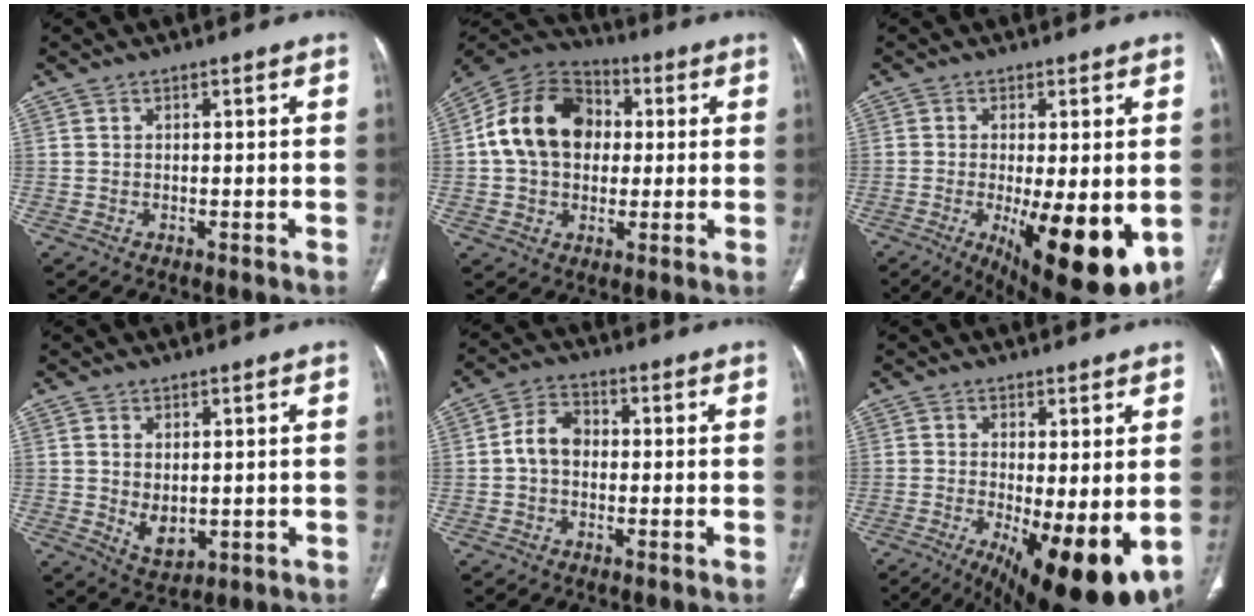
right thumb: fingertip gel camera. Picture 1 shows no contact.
{"total": 16.6, "force": [1.7, 12.5, 10.8], "torque": [-0.167, 0.026, 0.021]}
{"total": 16.7, "force": [-4.0, 5.6, 15.2], "torque": [-0.194, -0.027, -0.037]}
{"total": 5.2, "force": [0.1, 3.2, 4.0], "torque": [-0.063, -0.012, 0.018]}
{"total": 5.8, "force": [-0.3, 4.3, 3.8], "torque": [-0.058, 0.019, -0.016]}
{"total": 15.9, "force": [-3.8, 5.4, 14.4], "torque": [-0.191, -0.027, -0.036]}